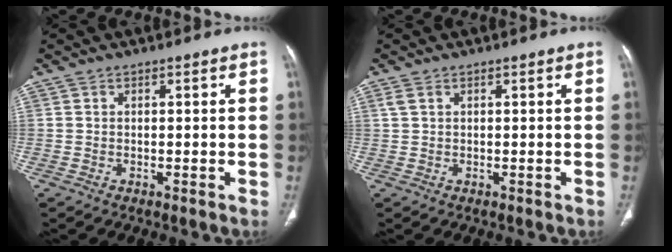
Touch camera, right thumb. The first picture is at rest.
{"total": 1.3, "force": [0.5, 0.8, 0.9], "torque": [-0.027, 0.011, 0.017]}